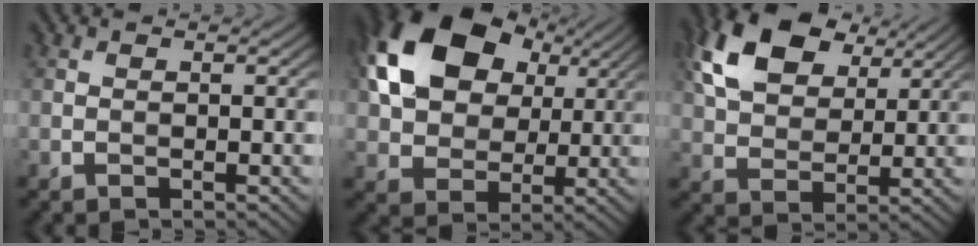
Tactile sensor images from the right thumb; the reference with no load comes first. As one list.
[{"total": 15.7, "force": [5.3, 11.2, 9.7], "torque": [-0.204, 0.021, 0.096]}, {"total": 12.6, "force": [6.2, 7.8, 7.8], "torque": [-0.185, 0.022, 0.117]}]